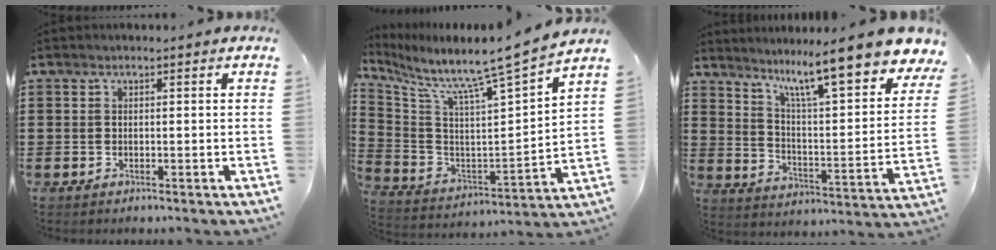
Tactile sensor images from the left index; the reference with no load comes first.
{"total": 8.4, "force": [7.6, -0.9, 3.4], "torque": [-0.095, -0.077, 0.113]}
{"total": 12.0, "force": [9.5, 0.5, 7.3], "torque": [-0.148, -0.065, 0.152]}